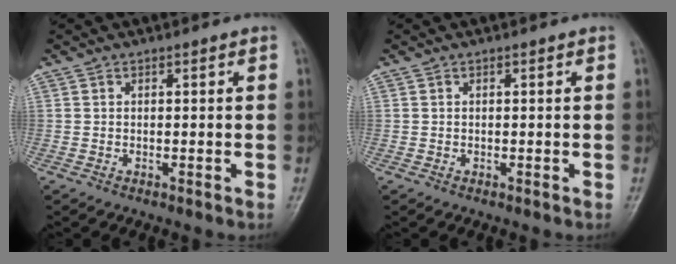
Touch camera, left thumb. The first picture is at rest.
{"total": 0.0}